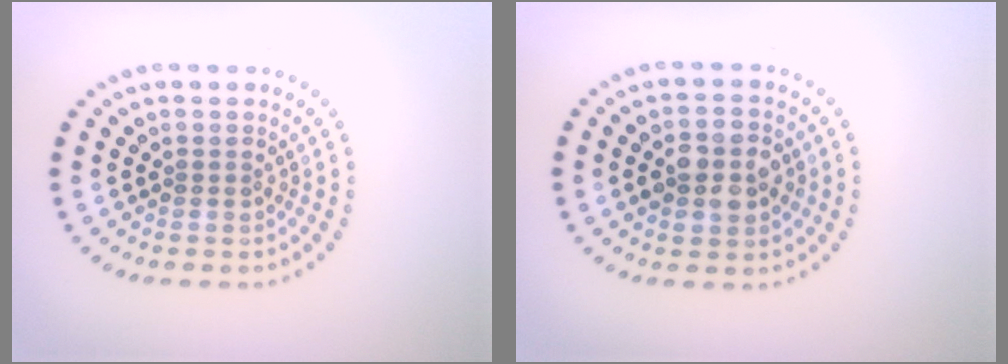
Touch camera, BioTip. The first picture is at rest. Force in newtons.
{"total": 4.5, "press": 4.5, "slide": 0.1}